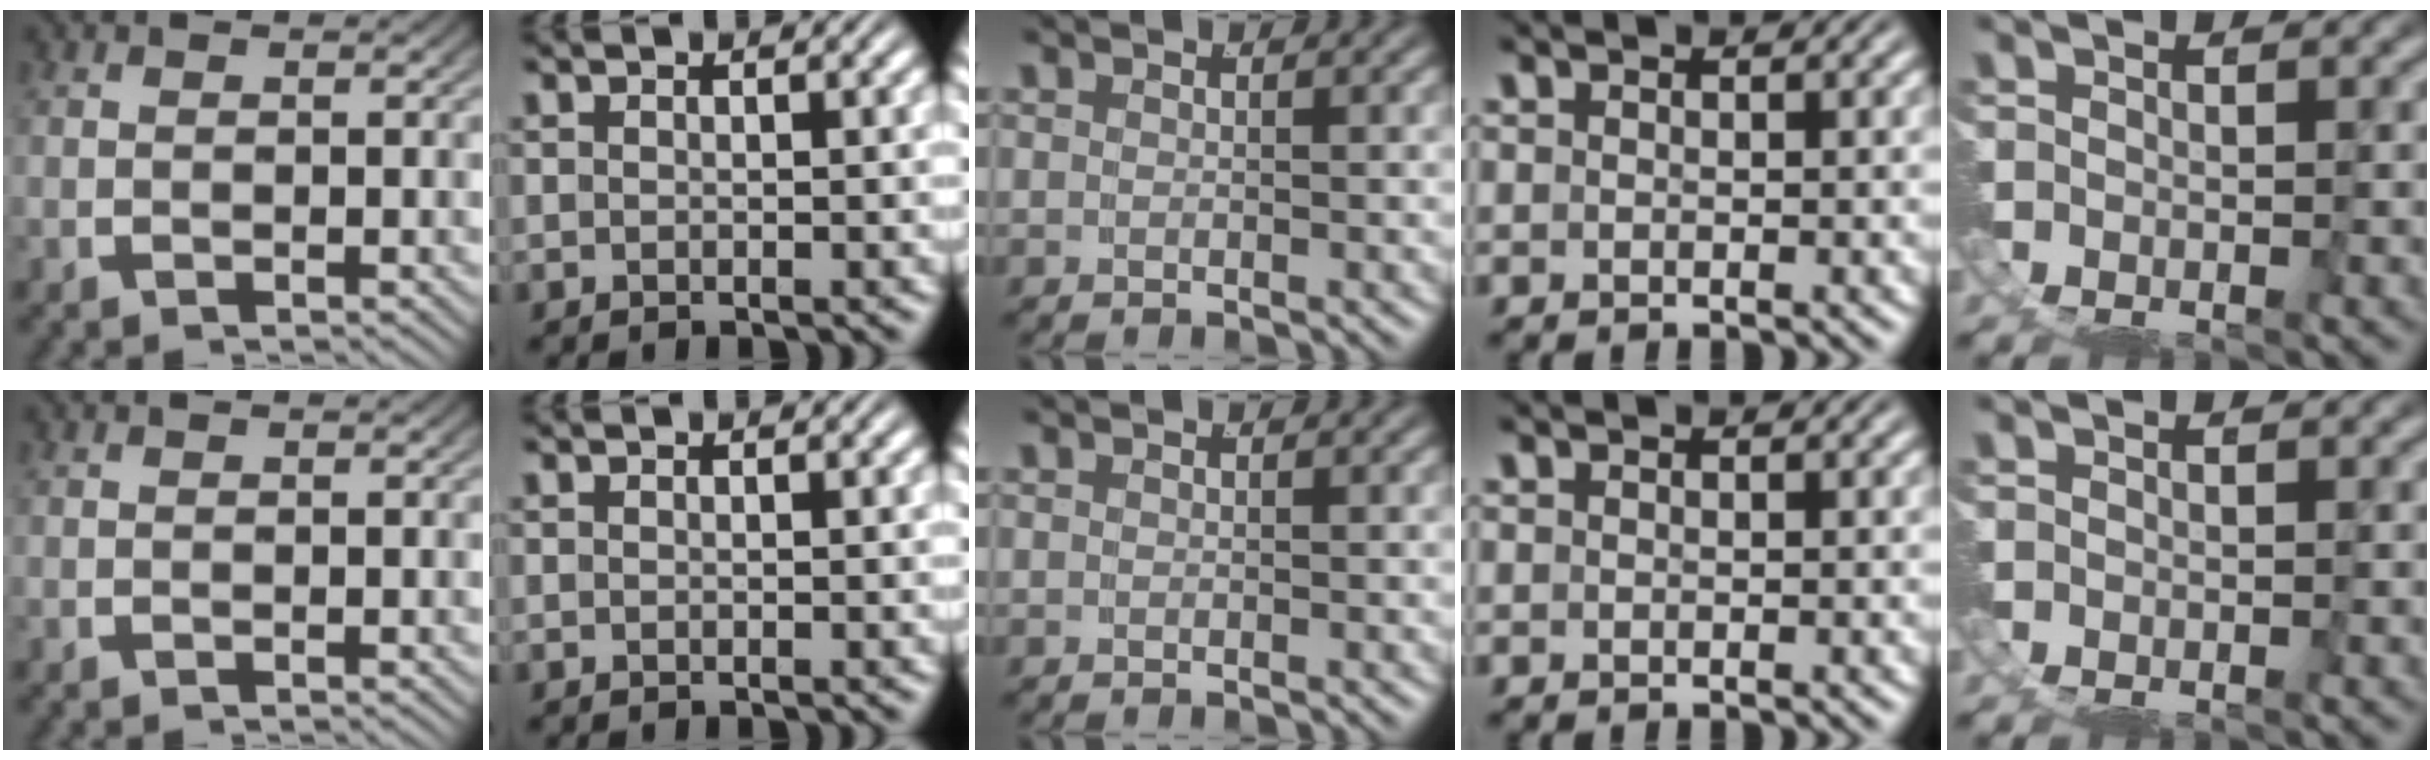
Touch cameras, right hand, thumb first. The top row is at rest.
{}